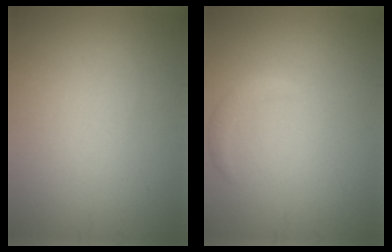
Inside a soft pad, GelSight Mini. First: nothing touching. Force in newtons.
{"total": 1.2, "press": 1.2, "slide": 0.2}